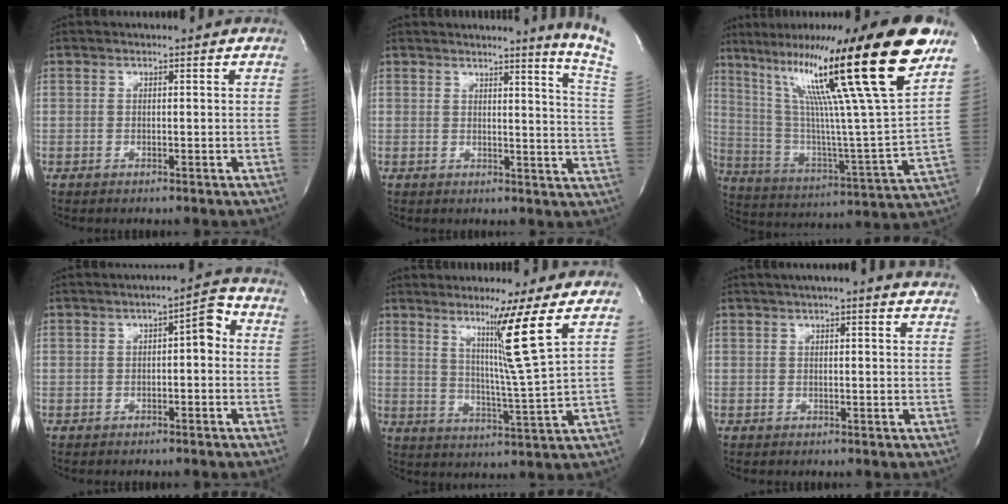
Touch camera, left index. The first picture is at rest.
{"total": 9.8, "force": [8.4, -2.9, 4.1], "torque": [-0.053, -0.099, 0.074]}
{"total": 28.2, "force": [17.3, -1.2, 22.2], "torque": [-0.375, -0.009, 0.277]}
{"total": 3.8, "force": [0.0, 1.3, 3.5], "torque": [-0.048, 0.016, -0.005]}
{"total": 8.9, "force": [4.7, -3.3, 6.9], "torque": [-0.117, -0.035, 0.083]}
{"total": 10.5, "force": [9.6, 0.6, 4.3], "torque": [-0.057, 0.010, 0.100]}